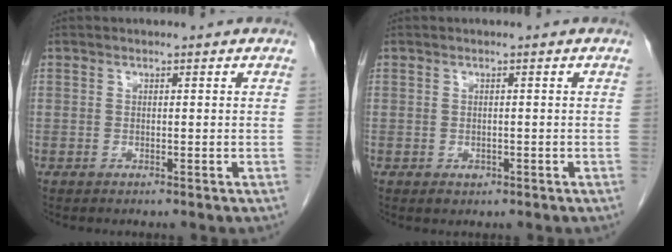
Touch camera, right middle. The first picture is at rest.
{"total": 1.1, "force": [-0.5, 0.8, 0.6], "torque": [-0.008, 0.001, -0.002]}